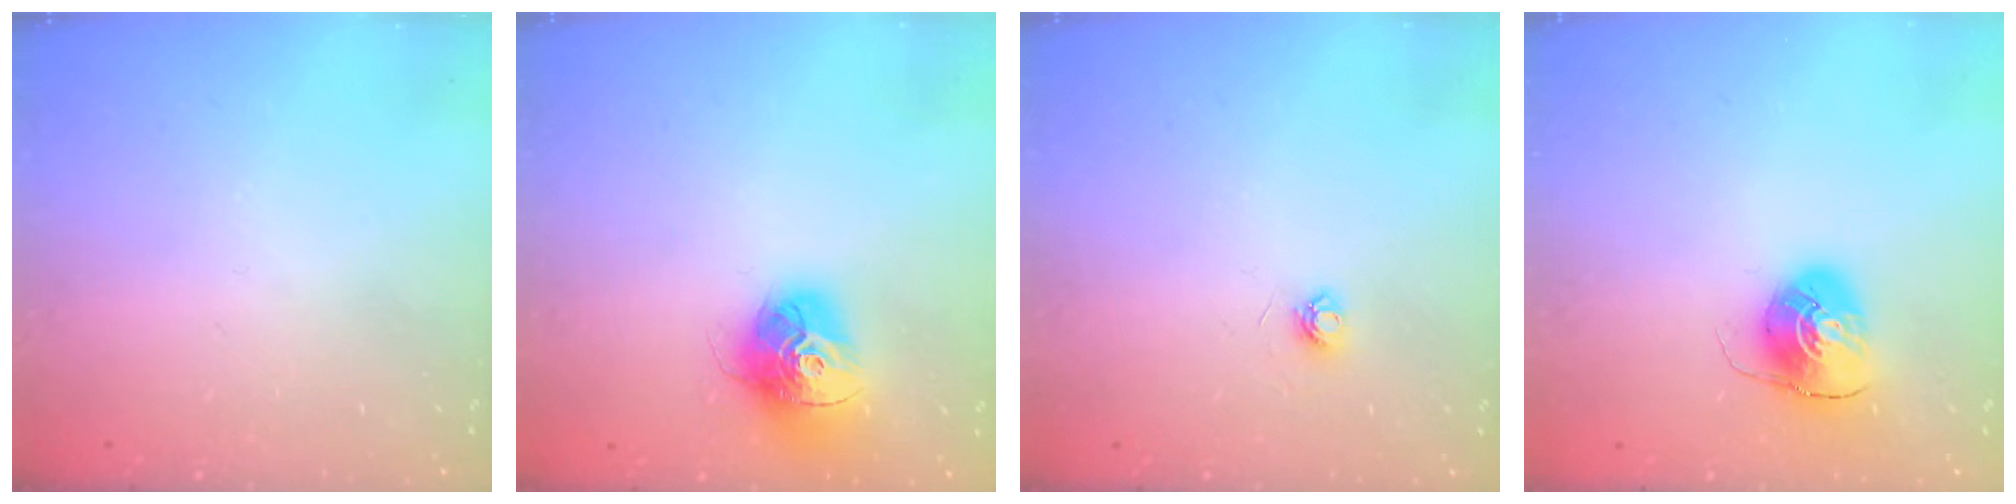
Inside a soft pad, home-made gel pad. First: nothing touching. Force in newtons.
{"total": 15.2, "press": 15.2, "slide": 1.3}
{"total": 4.7, "press": 4.6, "slide": 0.6}
{"total": 8.5, "press": 8.5, "slide": 0.1}